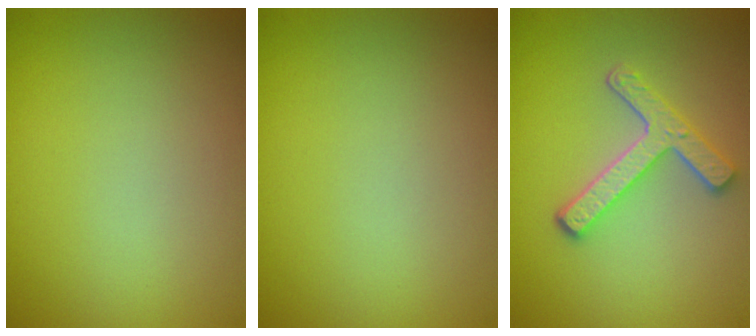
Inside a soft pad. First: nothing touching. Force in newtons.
{"total": 0.0}
{"total": 3.8, "press": 3.1, "slide": 2.1}